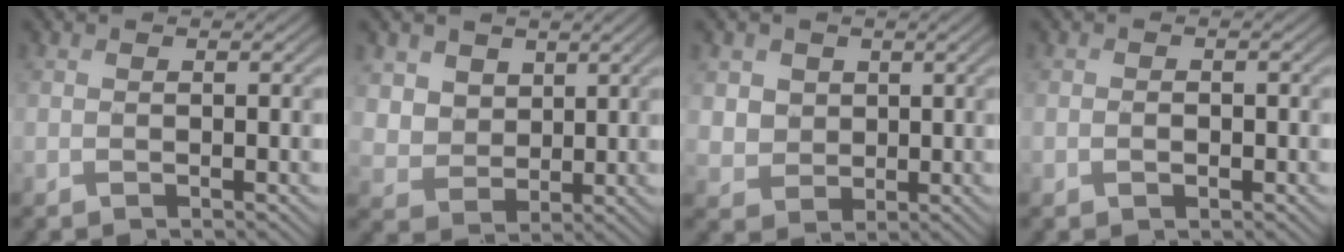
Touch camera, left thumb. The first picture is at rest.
{"total": 5.4, "force": [3.1, 4.0, 2.1], "torque": [-0.091, -0.013, 0.059]}
{"total": 4.1, "force": [1.7, 3.5, 1.3], "torque": [-0.060, -0.010, 0.035]}
{"total": 0.9, "force": [-0.2, 0.6, 0.6], "torque": [-0.012, 0.000, -0.004]}